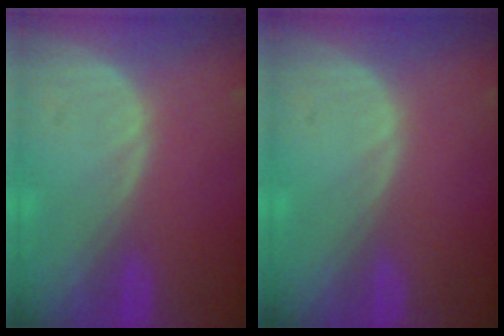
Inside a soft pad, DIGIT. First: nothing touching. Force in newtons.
{"total": 0.0}